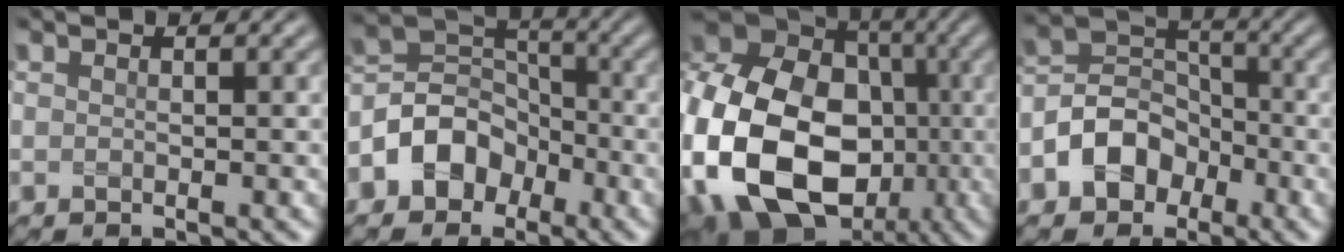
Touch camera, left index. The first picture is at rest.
{"total": 5.7, "force": [-2.8, 4.4, 2.3], "torque": [-0.027, 0.009, -0.065]}
{"total": 22.3, "force": [-4.8, 17.1, 13.5], "torque": [-0.292, -0.008, -0.115]}
{"total": 5.2, "force": [-2.6, 3.9, 2.2], "torque": [-0.029, 0.005, -0.057]}